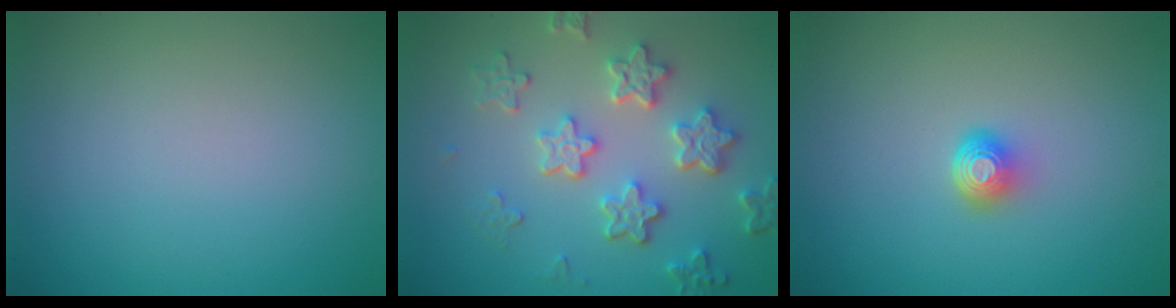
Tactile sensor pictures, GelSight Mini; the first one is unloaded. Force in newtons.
{"total": 4.7, "press": 4.1, "slide": 2.3}
{"total": 2.0, "press": 1.3, "slide": 1.5}